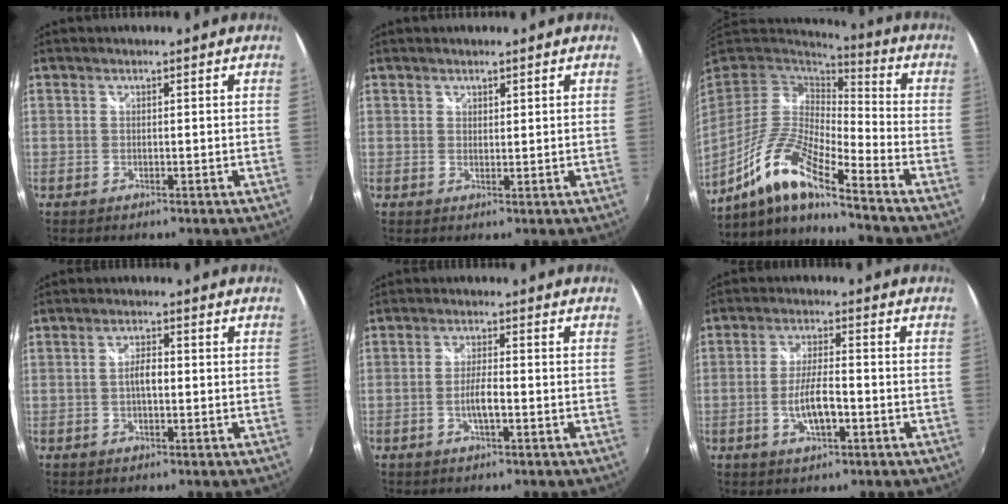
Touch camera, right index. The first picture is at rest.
{"total": 1.0, "force": [0.8, 0.6, 0.2], "torque": [0.001, 0.001, 0.013]}
{"total": 14.8, "force": [-9.5, 2.2, 11.1], "torque": [-0.212, -0.018, -0.192]}
{"total": 2.9, "force": [-0.3, 1.1, 2.6], "torque": [-0.049, 0.005, -0.006]}
{"total": 3.7, "force": [-1.3, 0.6, 3.4], "torque": [-0.069, 0.000, -0.024]}
{"total": 6.7, "force": [-2.2, 1.8, 6.0], "torque": [-0.117, -0.002, -0.038]}